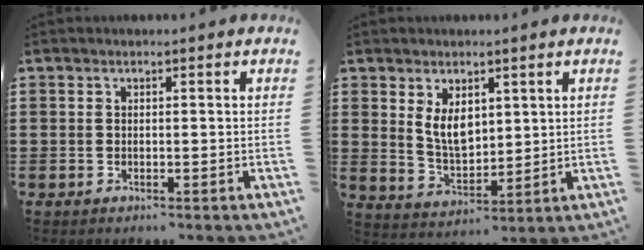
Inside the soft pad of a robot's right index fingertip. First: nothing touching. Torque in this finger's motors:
{"motor_torque": [0.48, 0.58, 0.19, 0.07]}